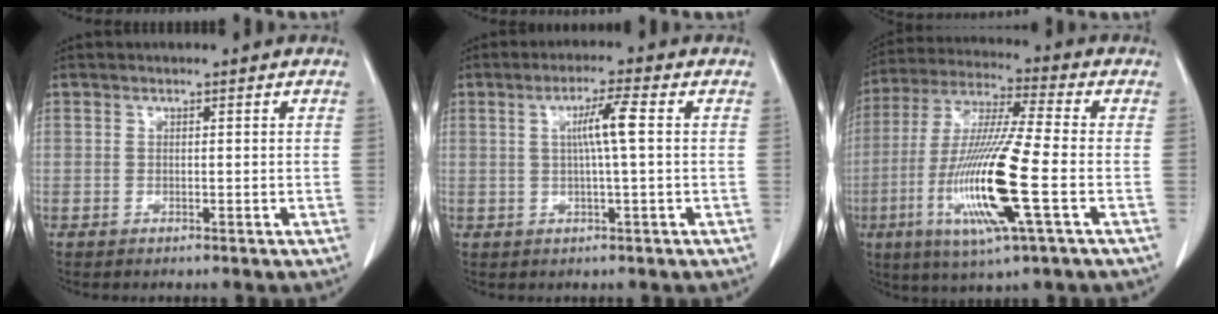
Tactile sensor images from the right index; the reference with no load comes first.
{"total": 4.8, "force": [0.7, -0.5, 4.8], "torque": [-0.086, 0.004, 0.013]}
{"total": 17.0, "force": [-4.6, 0.4, 16.3], "torque": [-0.335, -0.019, -0.089]}